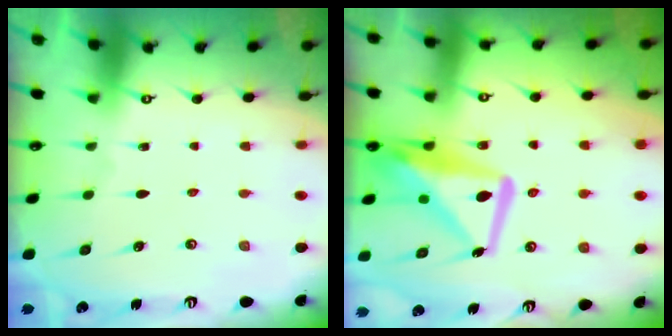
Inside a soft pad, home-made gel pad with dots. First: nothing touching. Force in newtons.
{"total": 14.9, "press": 14.9, "slide": 1.4}